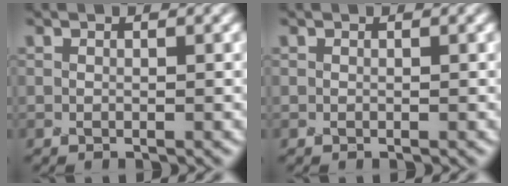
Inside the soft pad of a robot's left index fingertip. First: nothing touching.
{"total": 0.0}